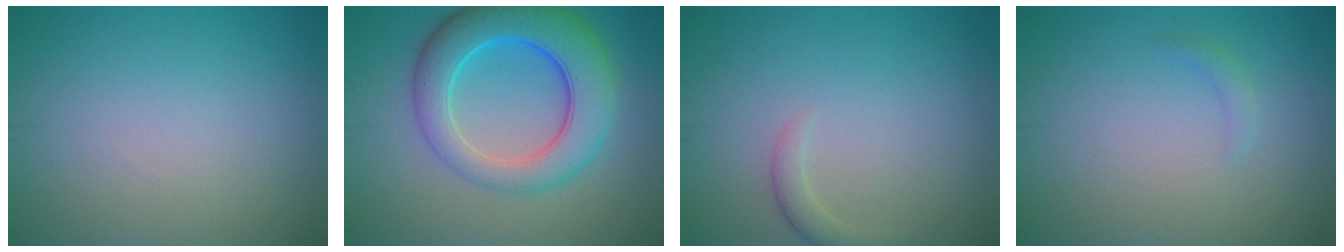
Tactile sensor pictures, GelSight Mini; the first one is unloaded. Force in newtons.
{"total": 8.3, "press": 8.3, "slide": 0.4}
{"total": 1.4, "press": 1.4, "slide": 0.1}
{"total": 0.9, "press": 0.9, "slide": 0.1}